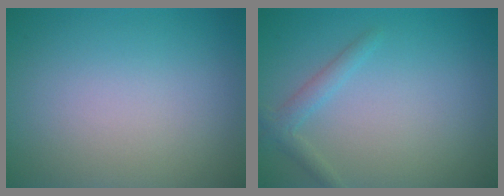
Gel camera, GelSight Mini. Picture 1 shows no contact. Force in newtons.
{"total": 1.6, "press": 1.6, "slide": 0.1}